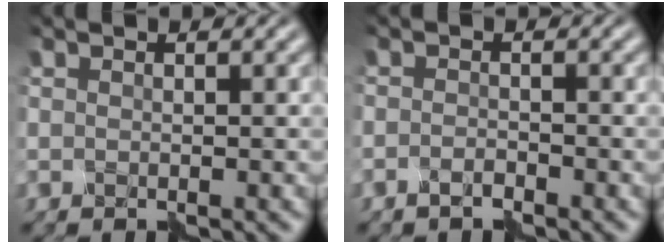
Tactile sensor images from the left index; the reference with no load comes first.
{"total": 0.9, "force": [-0.7, 0.2, 0.5], "torque": [-0.013, 0.003, -0.017]}